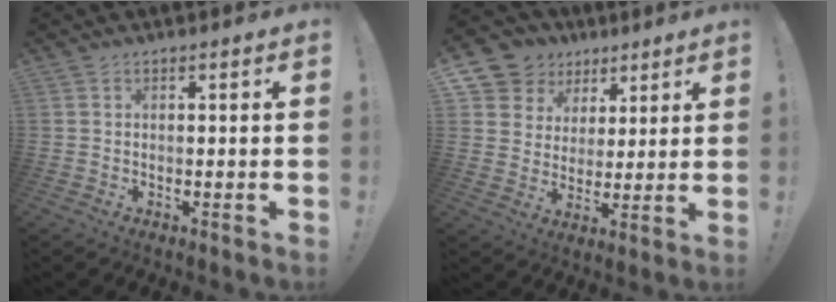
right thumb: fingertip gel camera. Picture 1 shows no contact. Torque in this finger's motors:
{"motor_torque": [0.23, 0.37, 0.87, 0.68, 0.05]}